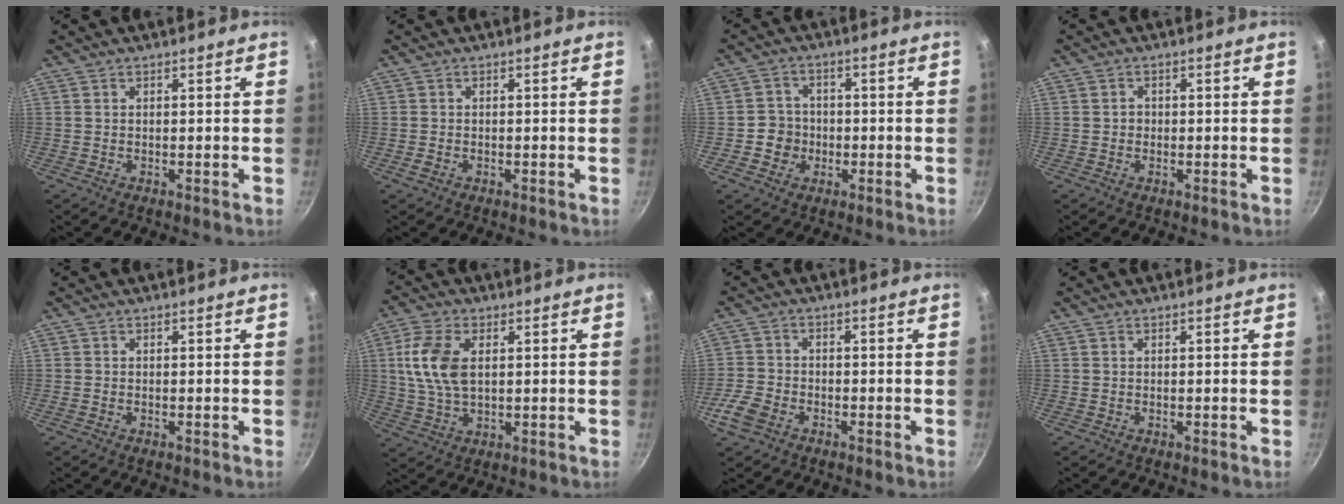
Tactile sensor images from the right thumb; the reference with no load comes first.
{"total": 1.1, "force": [-0.6, 0.7, 0.6], "torque": [-0.014, 0.002, -0.012]}
{"total": 5.0, "force": [-1.4, 4.7, 1.2], "torque": [0.012, 0.016, -0.029]}
{"total": 1.2, "force": [-0.2, 1.1, 0.4], "torque": [-0.004, 0.003, -0.004]}
{"total": 0.0}
{"total": 10.2, "force": [2.0, 5.8, 8.1], "torque": [-0.158, 0.002, 0.037]}
{"total": 5.9, "force": [-3.2, 3.9, 3.0], "torque": [-0.065, 0.021, -0.070]}
{"total": 0.0}